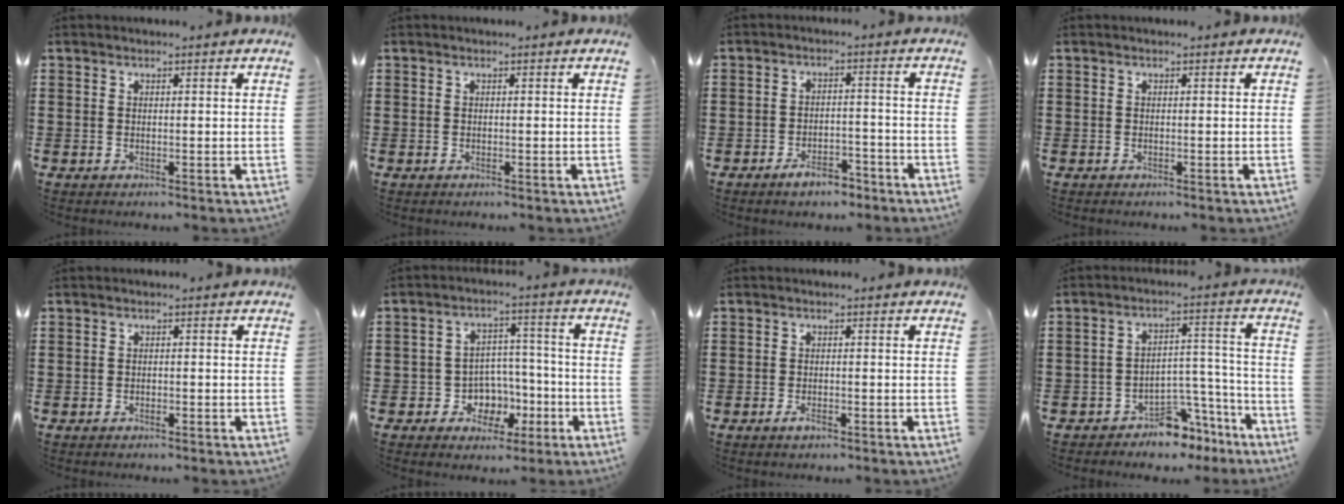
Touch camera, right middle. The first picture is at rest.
{"total": 0.0}
{"total": 4.2, "force": [-3.6, 1.4, 1.6], "torque": [-0.033, 0.010, -0.071]}
{"total": 0.0}
{"total": 1.0, "force": [-0.9, 0.3, 0.4], "torque": [-0.009, -0.002, -0.017]}
{"total": 5.9, "force": [-2.4, 5.0, 1.9], "torque": [-0.038, 0.015, -0.041]}
{"total": 1.8, "force": [-1.2, 0.7, 1.2], "torque": [-0.030, -0.002, -0.024]}
{"total": 6.1, "force": [-5.6, 1.9, 1.3], "torque": [-0.022, 0.023, -0.108]}